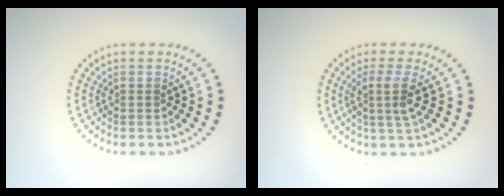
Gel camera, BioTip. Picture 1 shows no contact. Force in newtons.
{"total": 2.5, "press": 1.9, "slide": 1.6}